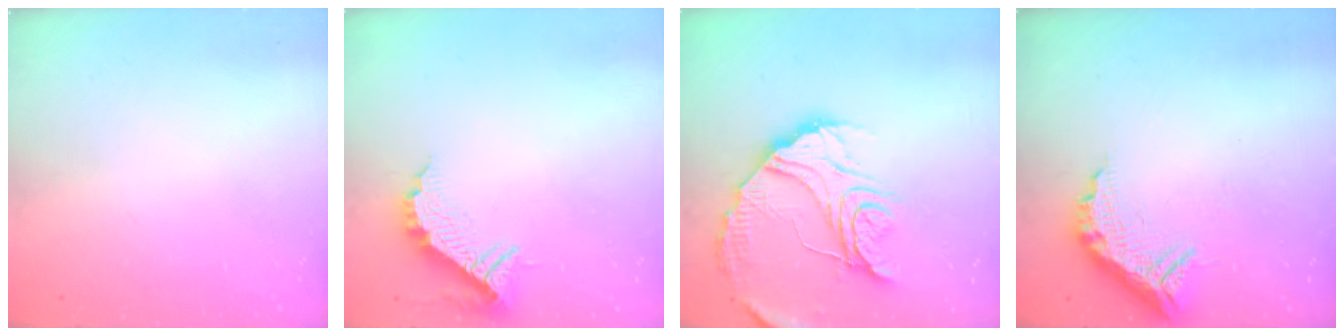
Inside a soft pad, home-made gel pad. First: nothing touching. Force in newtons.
{"total": 10.4, "press": 10.4, "slide": 0.6}
{"total": 18.0, "press": 18.0, "slide": 1.5}
{"total": 11.3, "press": 11.3, "slide": 1.0}